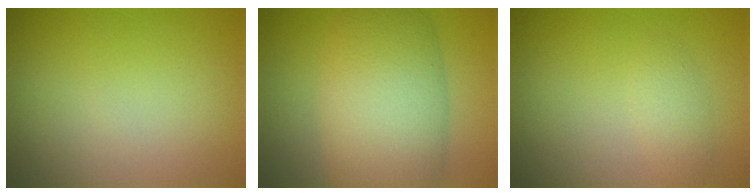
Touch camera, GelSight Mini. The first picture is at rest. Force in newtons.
{"total": 9.2, "press": 9.1, "slide": 0.4}
{"total": 1.5, "press": 1.5, "slide": 0.0}